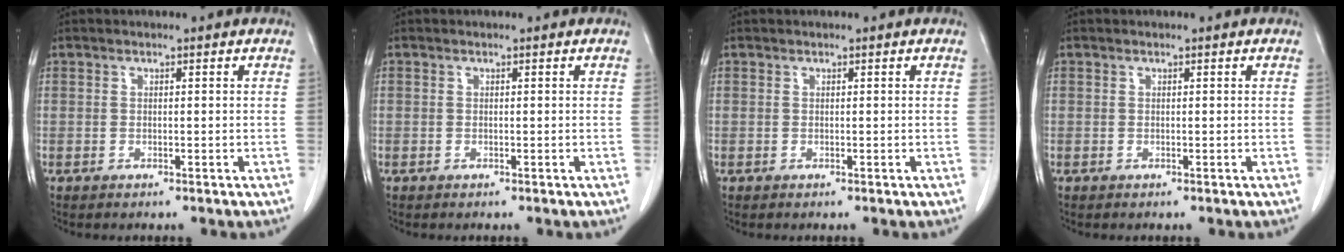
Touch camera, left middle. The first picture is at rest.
{"total": 0.0}
{"total": 0.0}
{"total": 0.0}